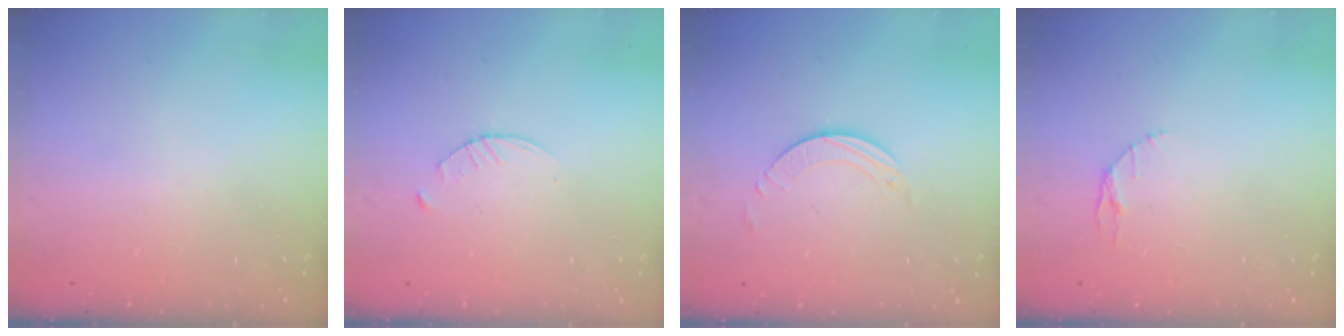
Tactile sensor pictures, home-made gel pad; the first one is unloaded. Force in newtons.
{"total": 2.9, "press": 2.9, "slide": 0.4}
{"total": 1.9, "press": 1.9, "slide": 0.2}
{"total": 2.9, "press": 2.9, "slide": 0.4}